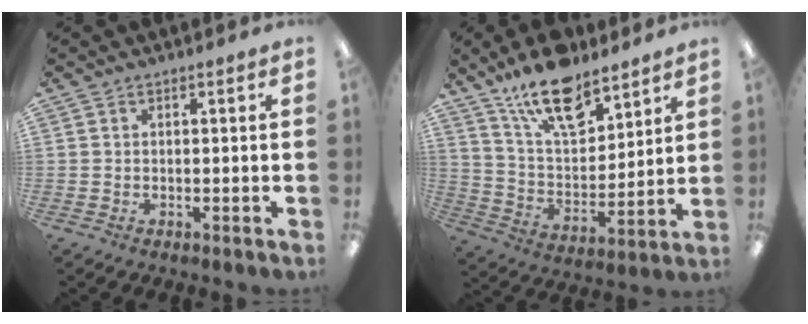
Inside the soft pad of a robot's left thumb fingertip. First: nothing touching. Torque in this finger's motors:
{"motor_torque": [0.76, 0.76, 1.41, -1.37, 0.15]}